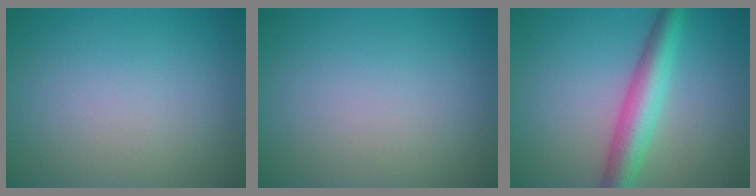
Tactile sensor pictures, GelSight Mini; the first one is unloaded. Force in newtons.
{"total": 0.0}
{"total": 5.1, "press": 5.1, "slide": 0.0}